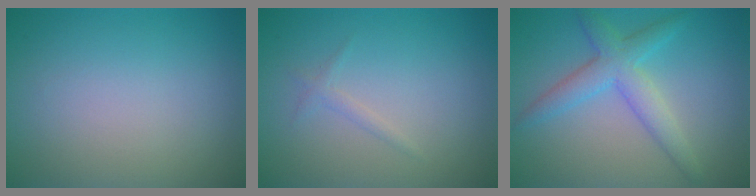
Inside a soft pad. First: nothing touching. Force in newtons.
{"total": 0.8, "press": 0.8, "slide": 0.1}
{"total": 3.9, "press": 3.9, "slide": 0.2}